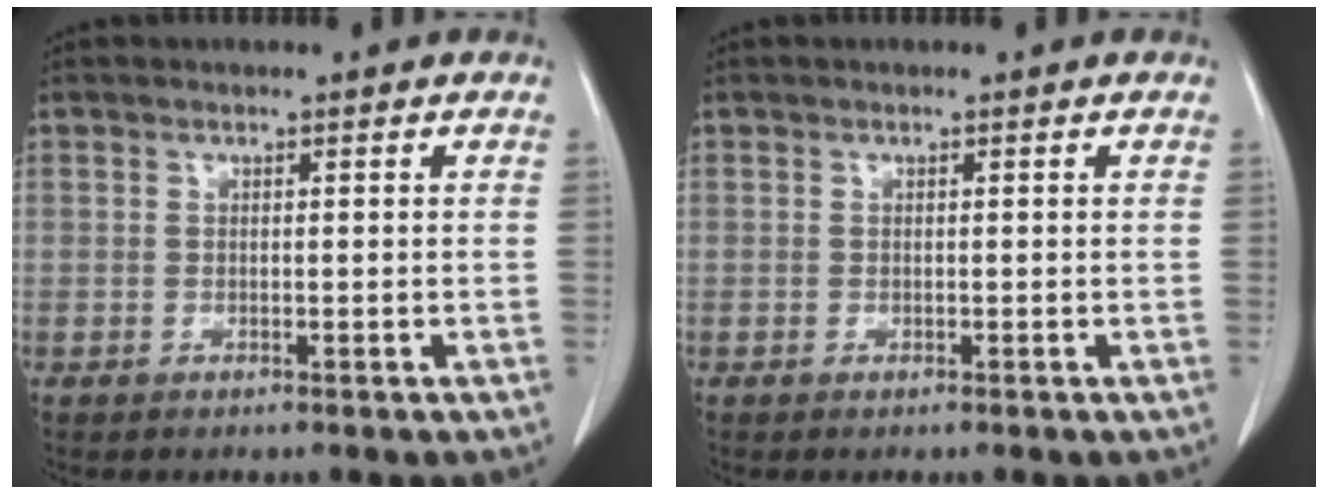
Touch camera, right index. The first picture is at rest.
{"total": 0.0}